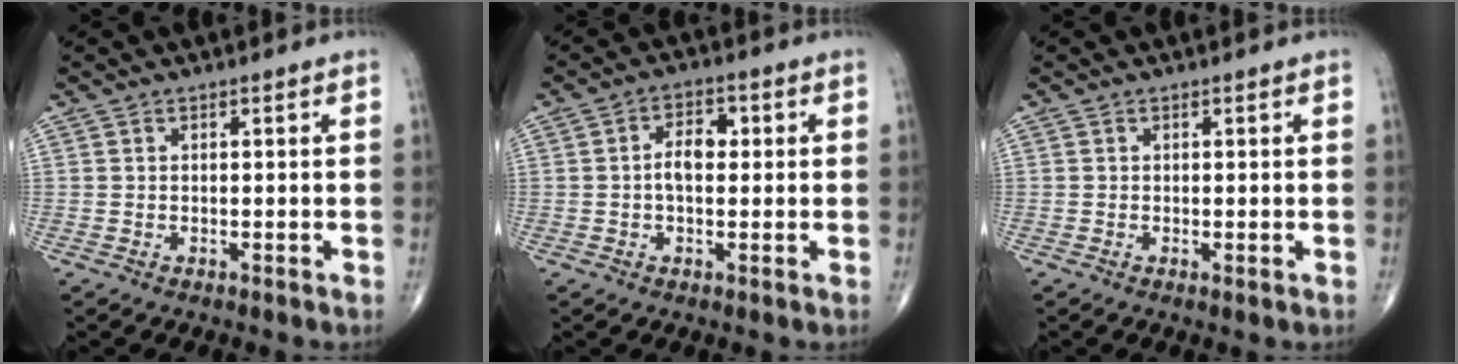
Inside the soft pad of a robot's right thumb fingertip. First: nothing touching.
{"total": 5.1, "force": [0.3, 3.0, 4.1], "torque": [-0.069, 0.015, 0.001]}
{"total": 0.5, "force": [-0.1, 0.2, 0.5], "torque": [-0.013, -0.004, -0.003]}